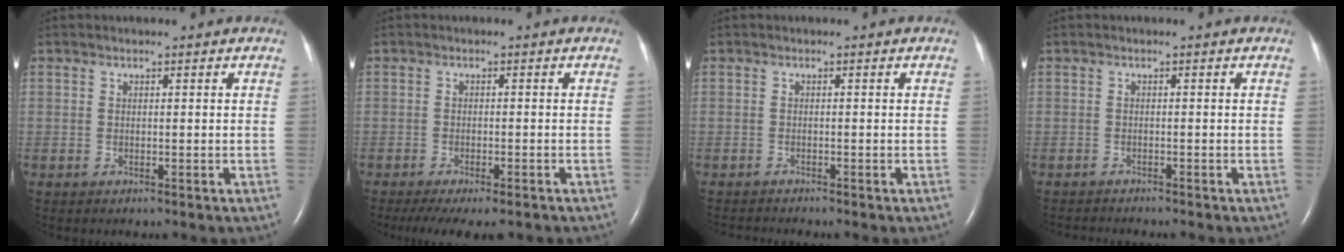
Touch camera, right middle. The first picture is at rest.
{"total": 8.9, "force": [-7.0, 2.3, 4.9], "torque": [-0.073, -0.011, -0.100]}
{"total": 1.8, "force": [-1.7, -0.6, 0.1], "torque": [-0.004, -0.008, -0.030]}
{"total": 3.3, "force": [-3.2, 0.0, 1.0], "torque": [-0.013, -0.010, -0.046]}